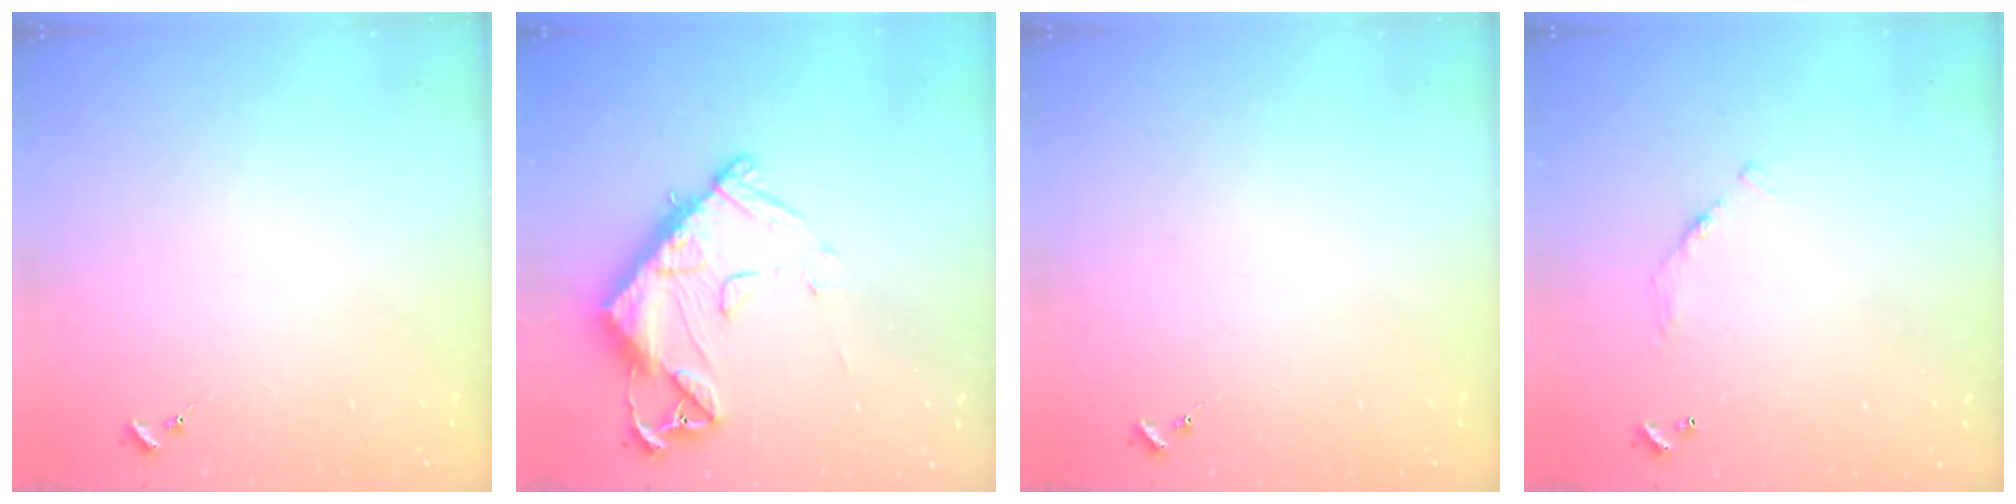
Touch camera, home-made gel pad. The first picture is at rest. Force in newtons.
{"total": 15.0, "press": 14.9, "slide": 1.6}
{"total": 0.0}
{"total": 6.8, "press": 6.8, "slide": 0.5}